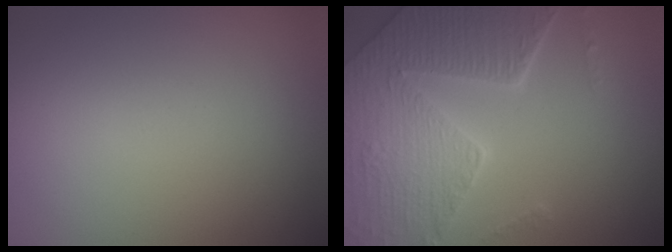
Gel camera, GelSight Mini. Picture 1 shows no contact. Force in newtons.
{"total": 8.1, "press": 5.9, "slide": 5.5}